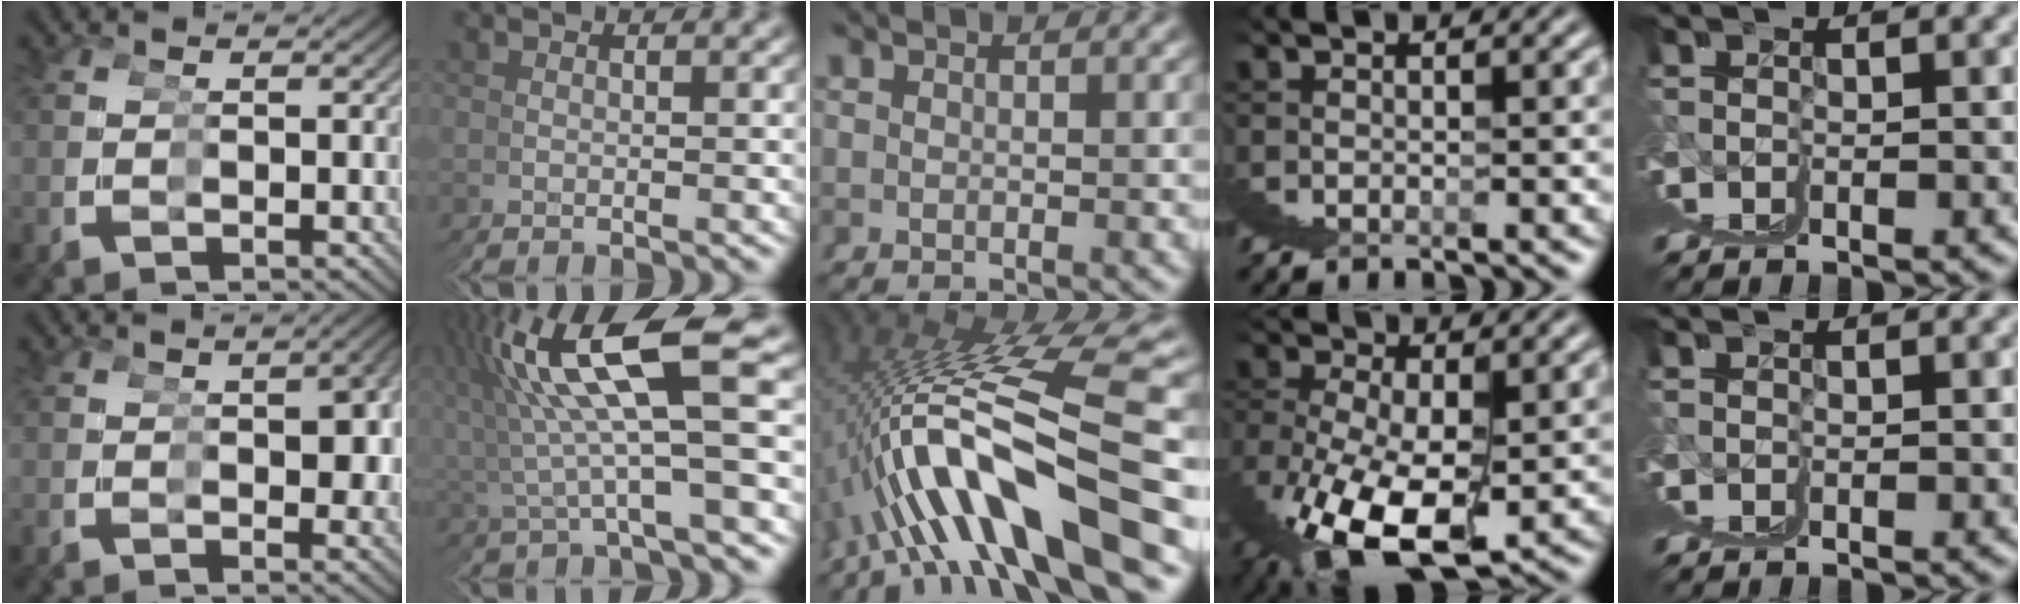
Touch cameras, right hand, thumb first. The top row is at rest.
{"thumb": {"total": 3.7, "force": [0.4, 1.3, 3.4], "torque": [-0.032, 0.008, 0.005]}, "index": {"total": 10.9, "force": [3.1, 5.3, 9.0], "torque": [-0.150, 0.020, 0.041]}, "middle": {"total": 13.7, "force": [0.0, 5.0, 12.7], "torque": [-0.227, 0.006, 0.005]}, "ring": {"total": 8.0, "force": [-2.1, 3.9, 6.6], "torque": [-0.123, -0.031, -0.014]}}